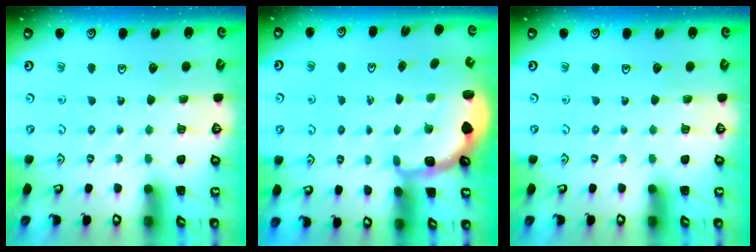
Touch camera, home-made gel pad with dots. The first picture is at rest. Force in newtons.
{"total": 2.1, "press": 2.0, "slide": 0.6}
{"total": 0.0}